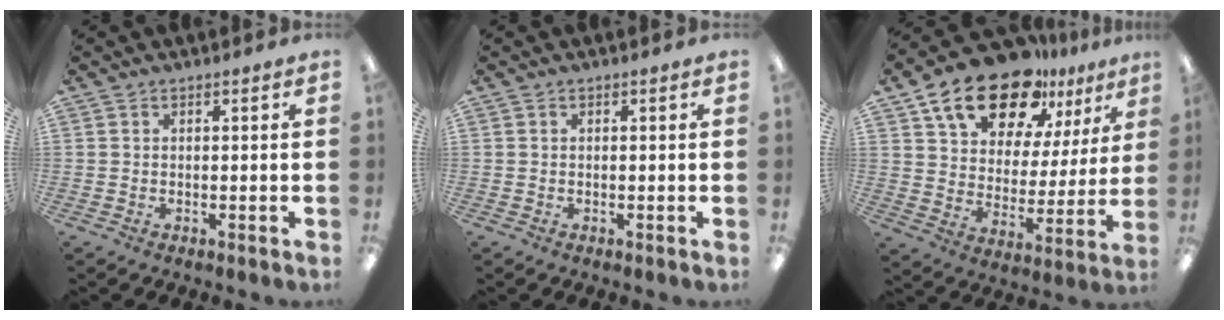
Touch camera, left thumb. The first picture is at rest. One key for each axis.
{"total": 0.0}
{"total": 20.5, "fx": 14.6, "fy": 10.1, "fz": 10.2, "tx": -0.178, "ty": -0.078, "tz": 0.257}